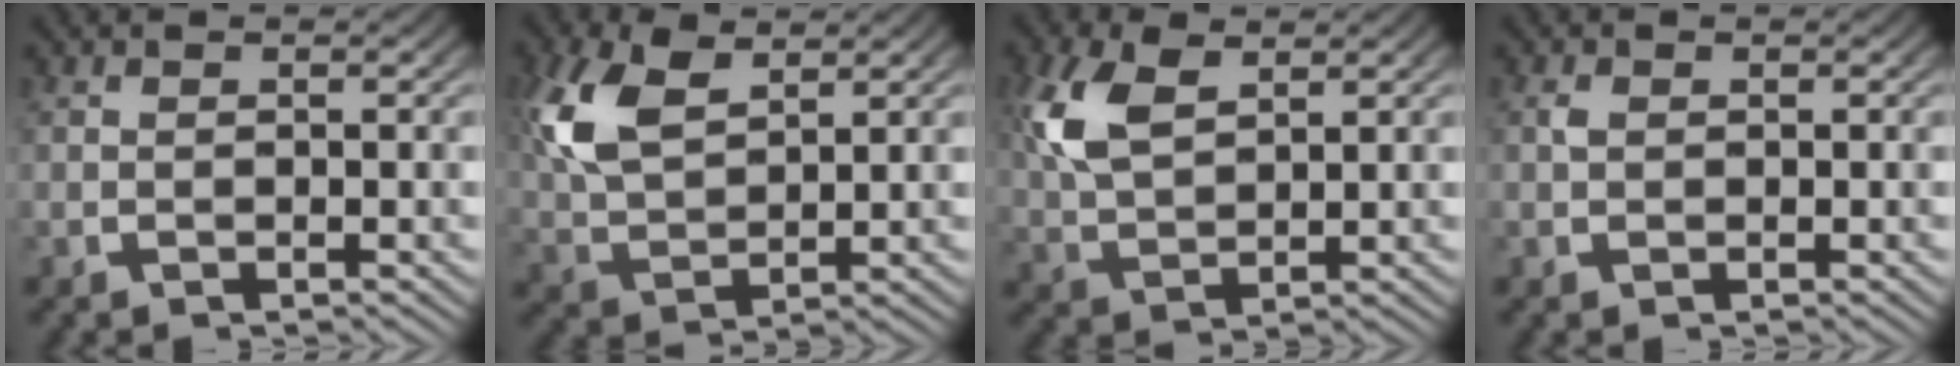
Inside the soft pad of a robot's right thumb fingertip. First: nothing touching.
{"total": 6.3, "force": [2.7, 3.7, 4.3], "torque": [-0.108, -0.009, 0.066]}
{"total": 5.1, "force": [2.4, 2.8, 3.5], "torque": [-0.083, -0.003, 0.058]}
{"total": 0.5, "force": [0.2, 0.4, 0.3], "torque": [-0.012, -0.003, 0.006]}